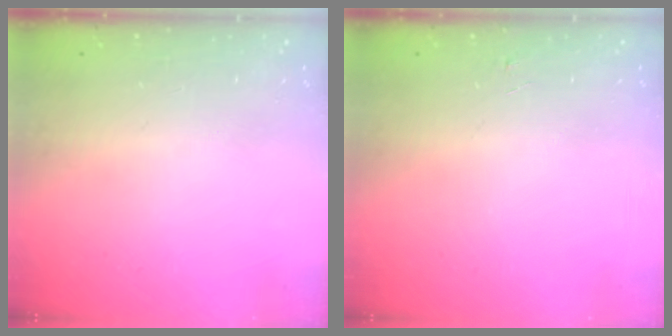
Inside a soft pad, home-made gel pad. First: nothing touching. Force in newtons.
{"total": 3.3, "press": 3.3, "slide": 0.3}